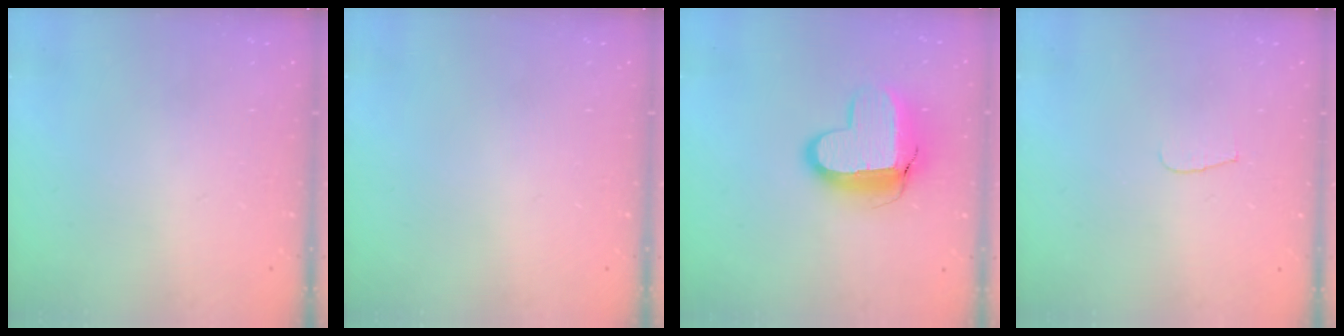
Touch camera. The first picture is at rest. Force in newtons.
{"total": 0.0}
{"total": 12.4, "press": 12.4, "slide": 1.0}
{"total": 3.4, "press": 3.4, "slide": 0.3}